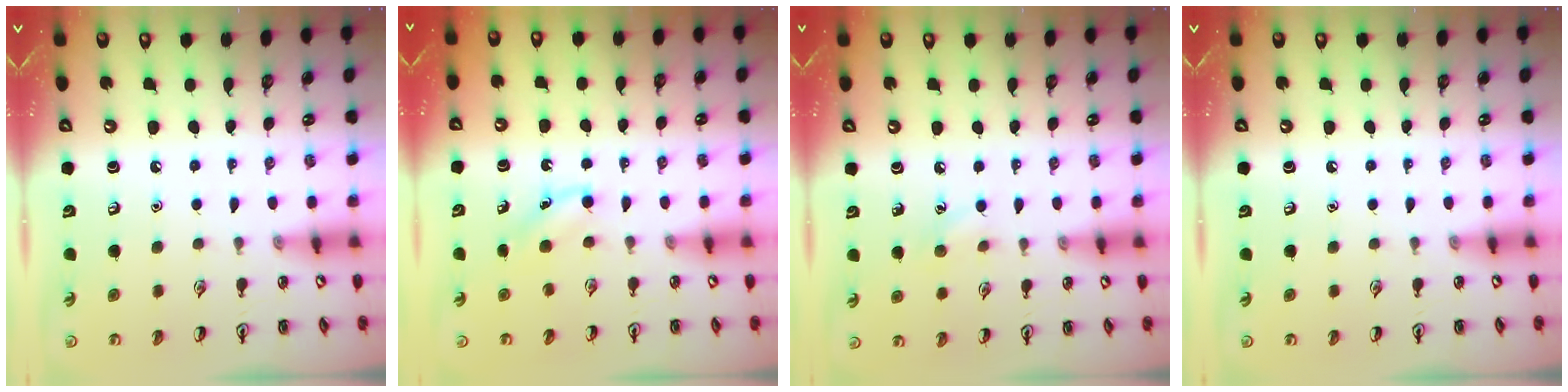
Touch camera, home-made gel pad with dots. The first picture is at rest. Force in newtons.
{"total": 3.8, "press": 3.5, "slide": 1.6}
{"total": 6.5, "press": 6.2, "slide": 2.0}
{"total": 0.0}